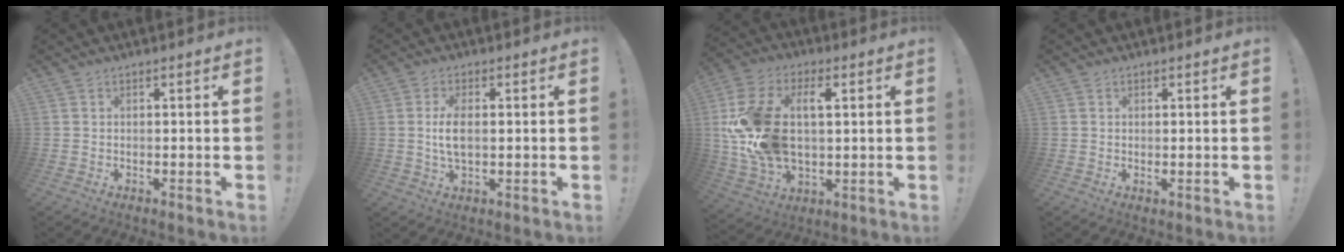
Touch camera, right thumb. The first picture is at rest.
{"total": 5.8, "force": [0.2, 2.5, 5.3], "torque": [-0.108, -0.006, -0.004]}
{"total": 21.0, "force": [3.2, 13.5, 15.7], "torque": [-0.311, -0.001, 0.062]}
{"total": 0.5, "force": [0.4, 0.1, 0.3], "torque": [0.003, -0.003, 0.006]}